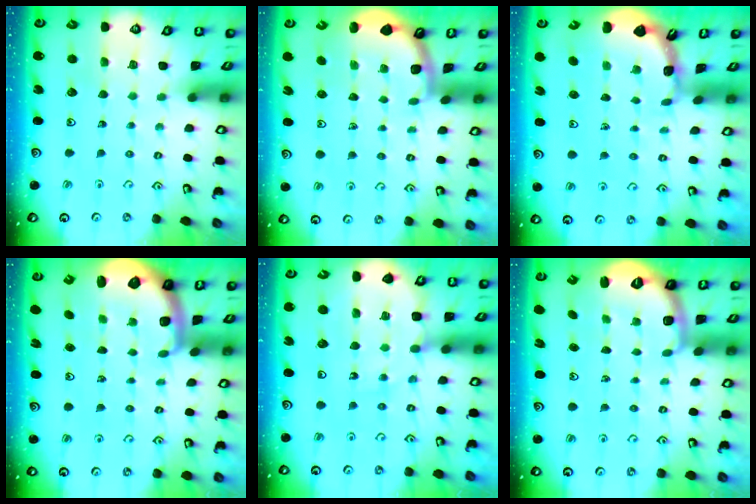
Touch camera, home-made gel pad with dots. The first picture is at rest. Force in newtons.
{"total": 1.9, "press": 1.9, "slide": 0.0}
{"total": 1.6, "press": 1.6, "slide": 0.2}
{"total": 1.7, "press": 1.7, "slide": 0.4}
{"total": 10.0, "press": 9.7, "slide": 2.6}
{"total": 2.7, "press": 1.7, "slide": 2.0}